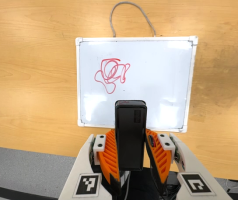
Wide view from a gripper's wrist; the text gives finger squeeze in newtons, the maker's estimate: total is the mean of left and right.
{"total": 3.4, "left": 2.0, "right": 4.8}